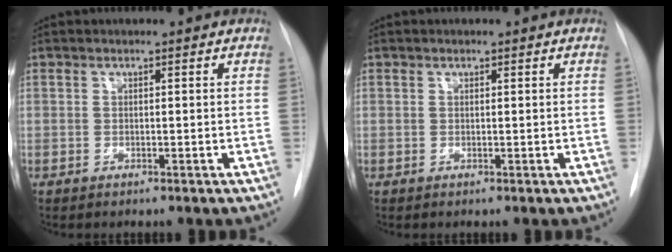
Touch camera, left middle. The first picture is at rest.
{"total": 0.0}